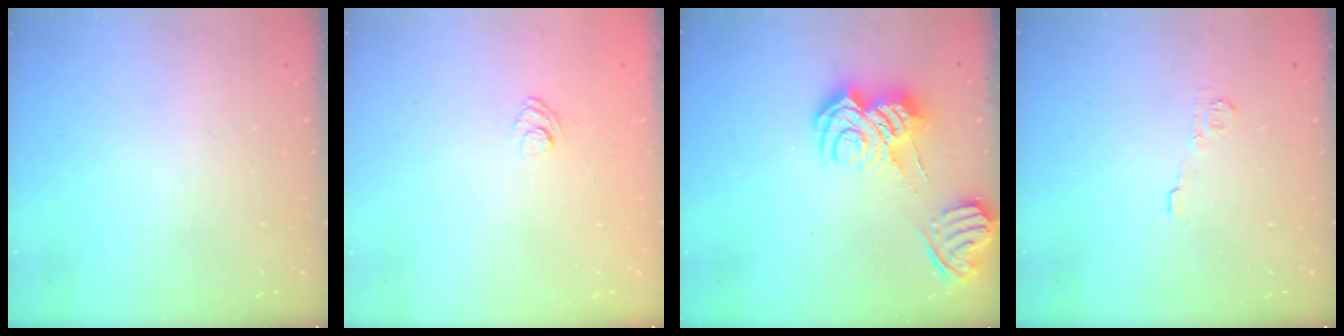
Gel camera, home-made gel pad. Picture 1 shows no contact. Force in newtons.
{"total": 3.8, "press": 3.5, "slide": 1.4}
{"total": 13.6, "press": 13.6, "slide": 1.5}
{"total": 4.9, "press": 4.9, "slide": 0.2}